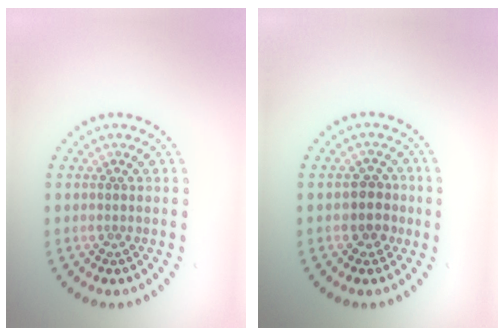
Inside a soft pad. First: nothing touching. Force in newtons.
{"total": 2.1, "press": 2.0, "slide": 0.7}